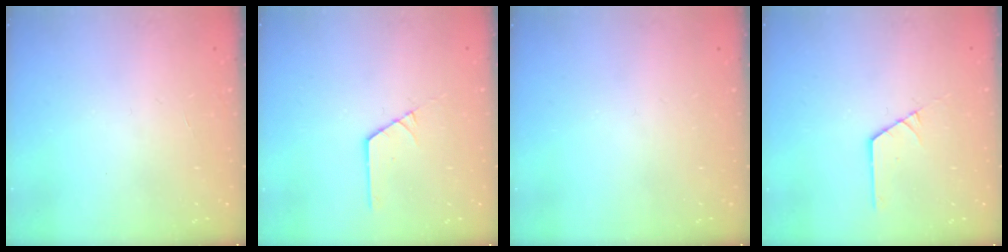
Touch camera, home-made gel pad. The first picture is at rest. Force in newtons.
{"total": 1.3, "press": 1.3, "slide": 0.2}
{"total": 0.0}
{"total": 1.3, "press": 1.3, "slide": 0.2}